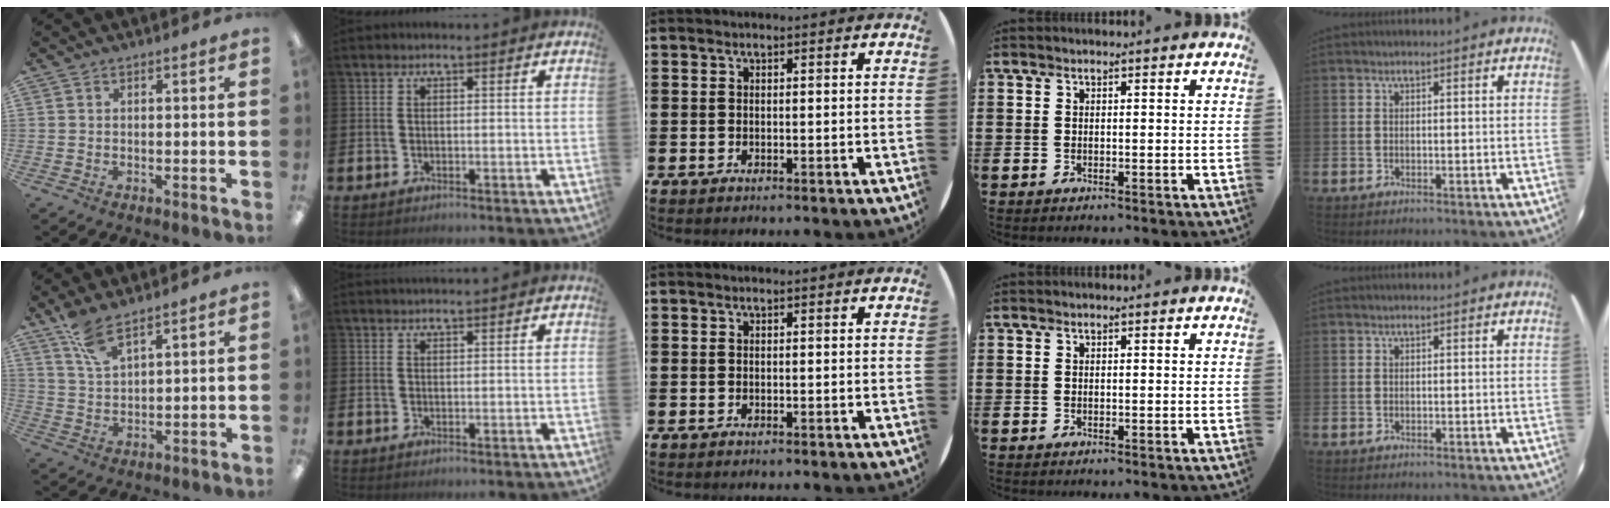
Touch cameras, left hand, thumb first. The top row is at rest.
{"thumb": {"total": 7.5, "force": [5.9, 2.2, 4.1], "torque": [-0.088, -0.024, 0.108]}, "index": {"total": 0.9, "force": [0.9, 0.0, 0.2], "torque": [0.005, -0.002, 0.013]}}